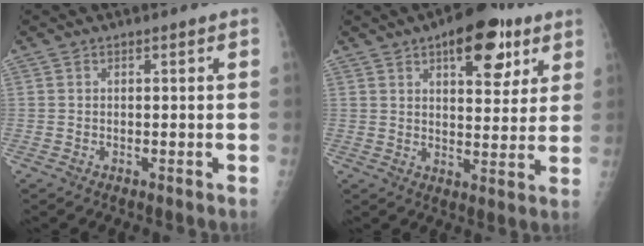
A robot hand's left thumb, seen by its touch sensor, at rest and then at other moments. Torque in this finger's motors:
{"motor_torque": [2.13, 1.90, 1.12, -0.64, 0.38]}